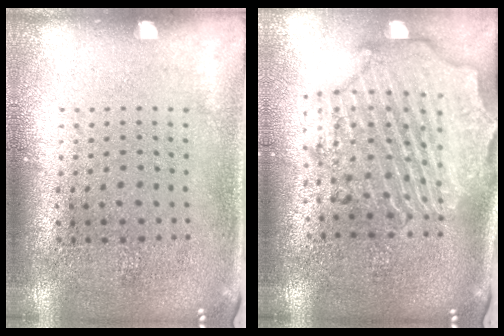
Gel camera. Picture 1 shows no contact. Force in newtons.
{"total": 3.0, "press": 2.6, "slide": 1.5}